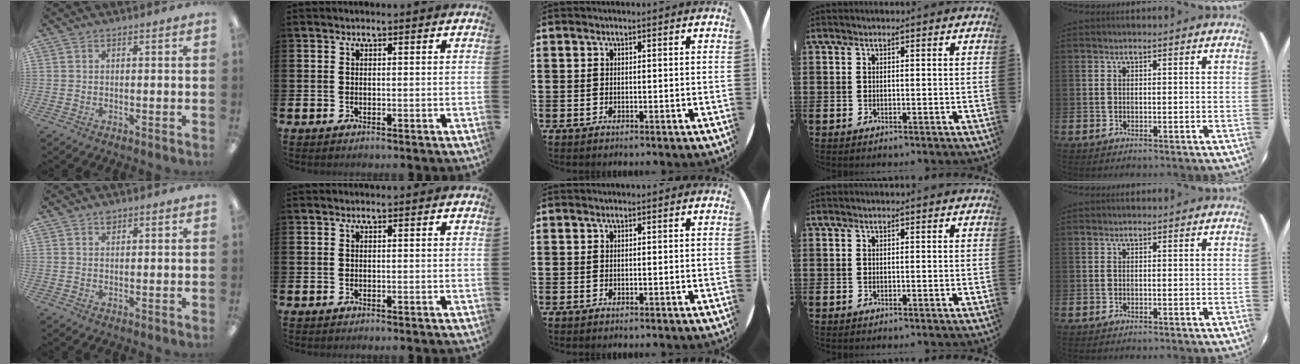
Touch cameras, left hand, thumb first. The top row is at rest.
{"thumb": {"total": 1.4, "force": [1.0, 0.8, 0.6], "torque": [-0.006, -0.003, 0.017]}}